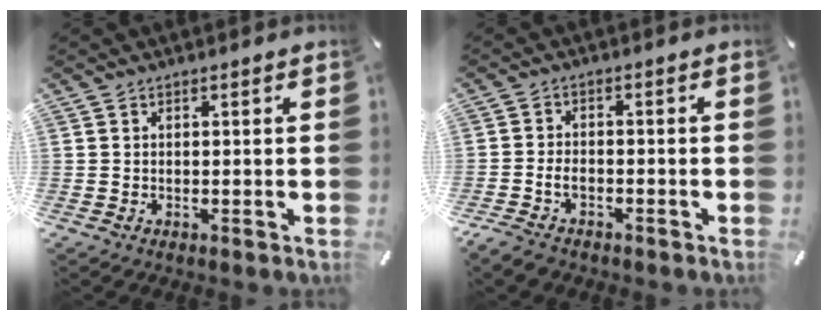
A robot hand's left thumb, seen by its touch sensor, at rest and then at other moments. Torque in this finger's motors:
{"motor_torque": [-0.34, 0.58, 0.19, 0.18, 0.15]}